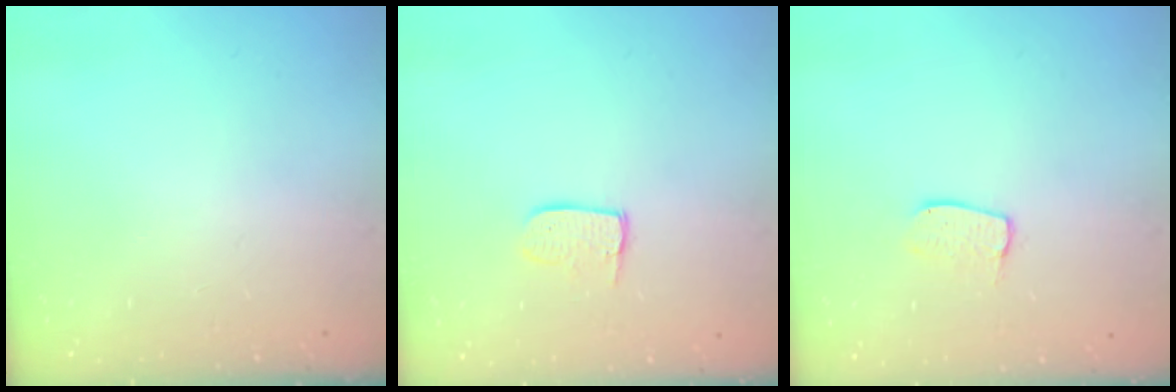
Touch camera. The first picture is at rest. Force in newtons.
{"total": 6.3, "press": 6.3, "slide": 0.5}
{"total": 6.5, "press": 6.5, "slide": 0.4}